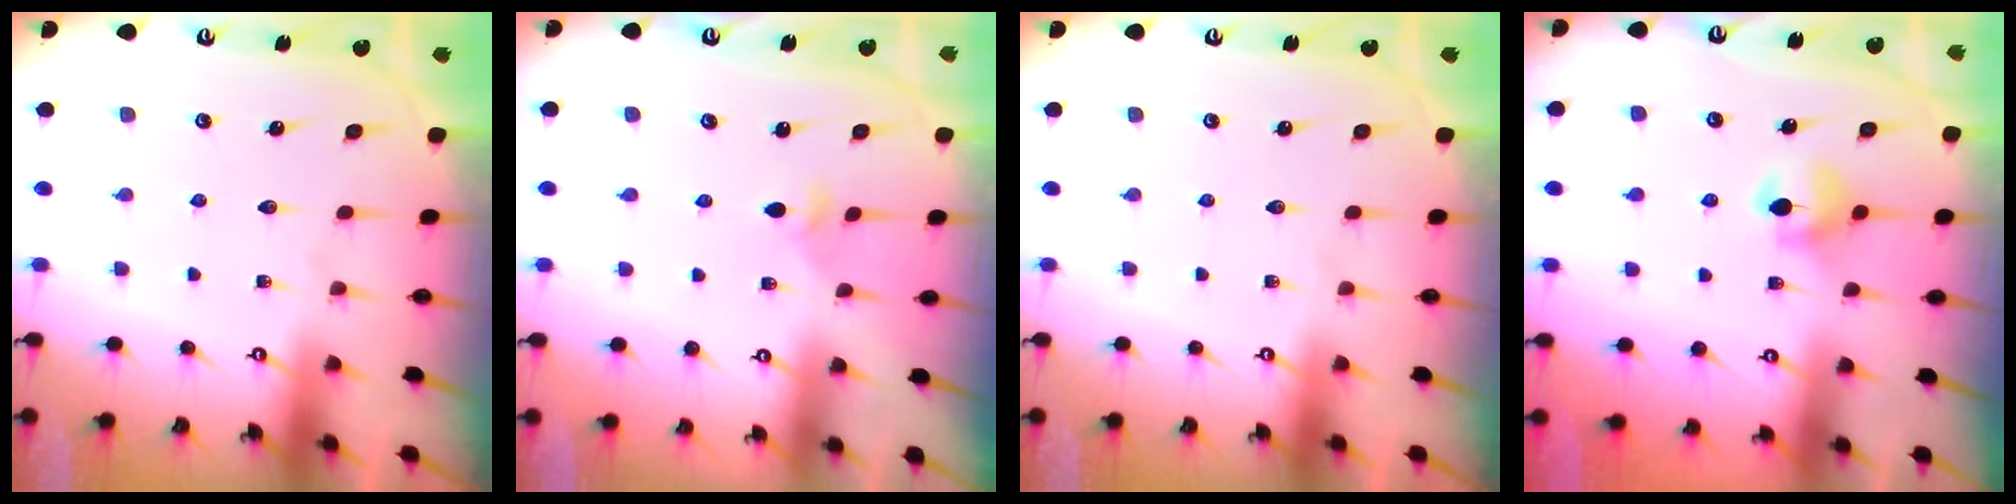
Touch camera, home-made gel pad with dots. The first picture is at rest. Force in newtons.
{"total": 3.1, "press": 3.1, "slide": 0.5}
{"total": 0.0}
{"total": 5.9, "press": 5.9, "slide": 0.7}